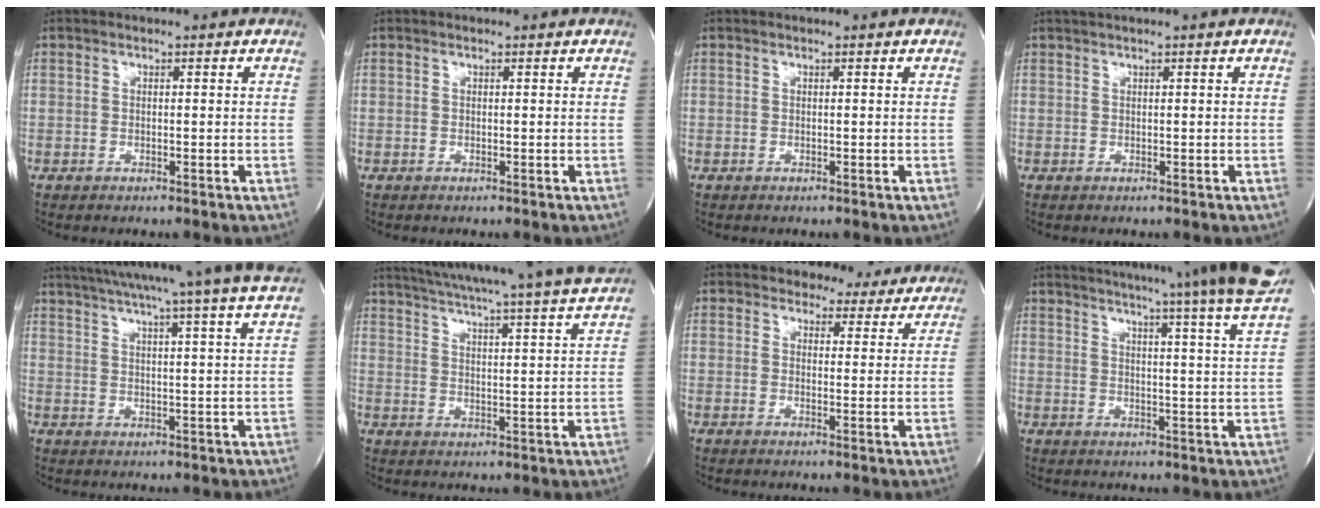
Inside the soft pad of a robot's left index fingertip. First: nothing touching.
{"total": 0.0}
{"total": 0.0}
{"total": 1.2, "force": [0.8, -0.2, 0.8], "torque": [-0.019, 0.012, 0.019]}
{"total": 21.3, "force": [18.2, -1.8, 10.9], "torque": [-0.187, -0.023, 0.240]}
{"total": 23.5, "force": [21.3, -1.8, 9.6], "torque": [-0.159, -0.044, 0.282]}
{"total": 7.1, "force": [6.3, 3.2, 0.5], "torque": [0.014, -0.006, 0.056]}
{"total": 24.3, "force": [21.3, -2.4, 11.4], "torque": [-0.179, -0.067, 0.264]}